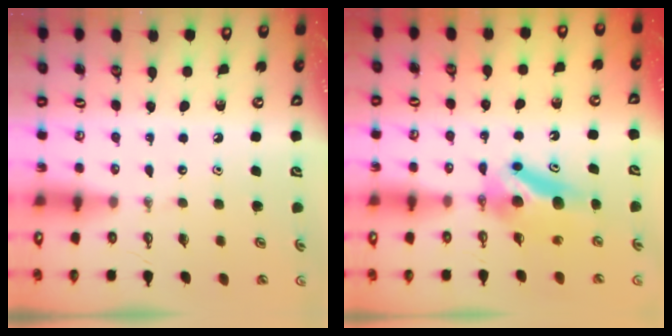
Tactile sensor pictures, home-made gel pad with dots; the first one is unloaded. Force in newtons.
{"total": 7.9, "press": 6.6, "slide": 4.3}